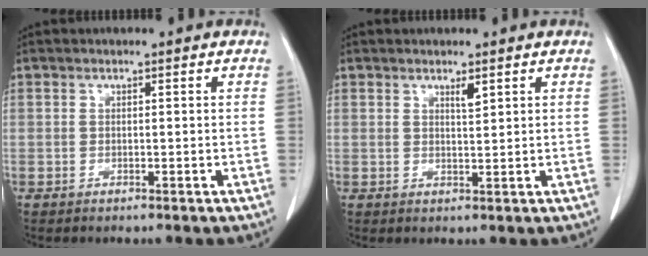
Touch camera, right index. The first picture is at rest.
{"total": 1.5, "force": [1.0, 0.2, 1.1], "torque": [-0.023, -0.005, 0.018]}